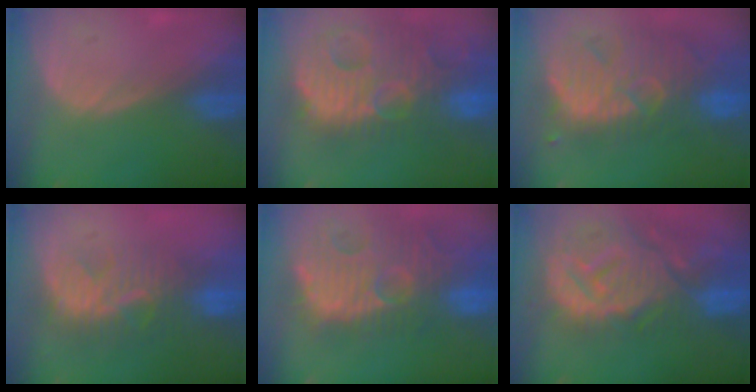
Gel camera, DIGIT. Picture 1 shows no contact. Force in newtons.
{"total": 14.7, "press": 12.8, "slide": 7.4}
{"total": 12.1, "press": 11.0, "slide": 5.1}
{"total": 8.1, "press": 7.8, "slide": 2.2}
{"total": 14.2, "press": 12.5, "slide": 6.8}
{"total": 14.0, "press": 12.1, "slide": 6.9}